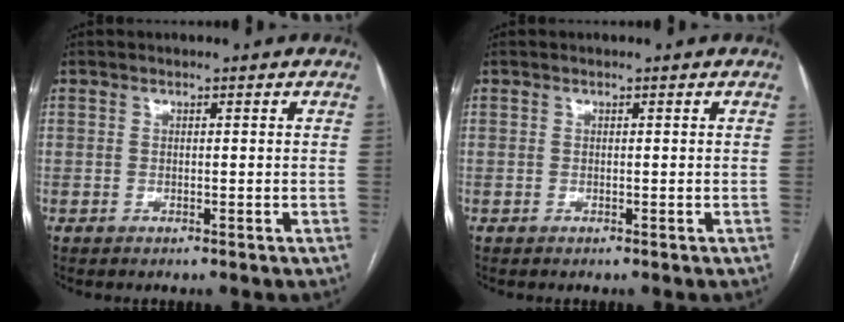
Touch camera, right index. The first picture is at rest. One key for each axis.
{"total": 0.0}